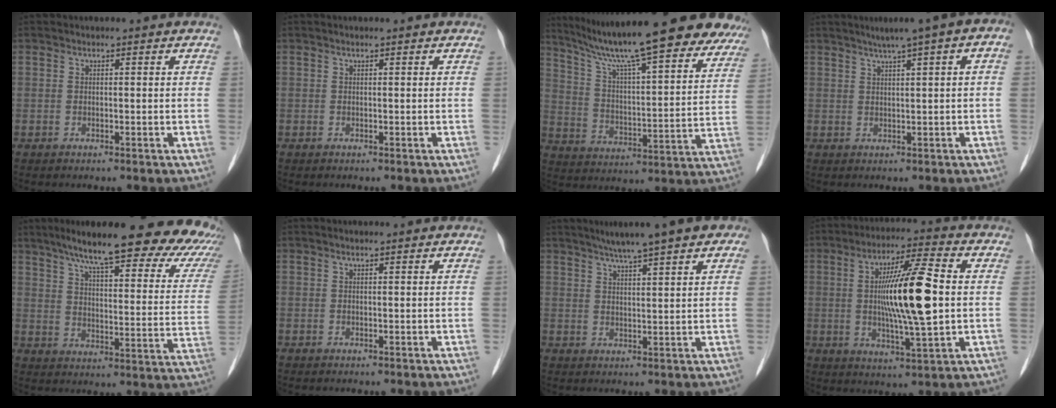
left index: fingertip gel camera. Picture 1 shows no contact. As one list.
[{"total": 0.0}, {"total": 30.3, "force": [25.6, 4.0, 15.7], "torque": [-0.245, -0.031, 0.344]}, {"total": 6.7, "force": [2.8, 0.6, 6.1], "torque": [-0.088, 0.028, 0.037]}, {"total": 25.6, "force": [20.7, 4.7, 14.3], "torque": [-0.187, -0.015, 0.252]}, {"total": 0.8, "force": [0.7, 0.0, 0.4], "torque": [-0.012, 0.011, 0.012]}, {"total": 9.7, "force": [7.2, 1.1, 6.4], "torque": [-0.092, 0.032, 0.095]}, {"total": 13.3, "force": [0.7, 1.2, 13.3], "torque": [-0.239, -0.002, 0.007]}]